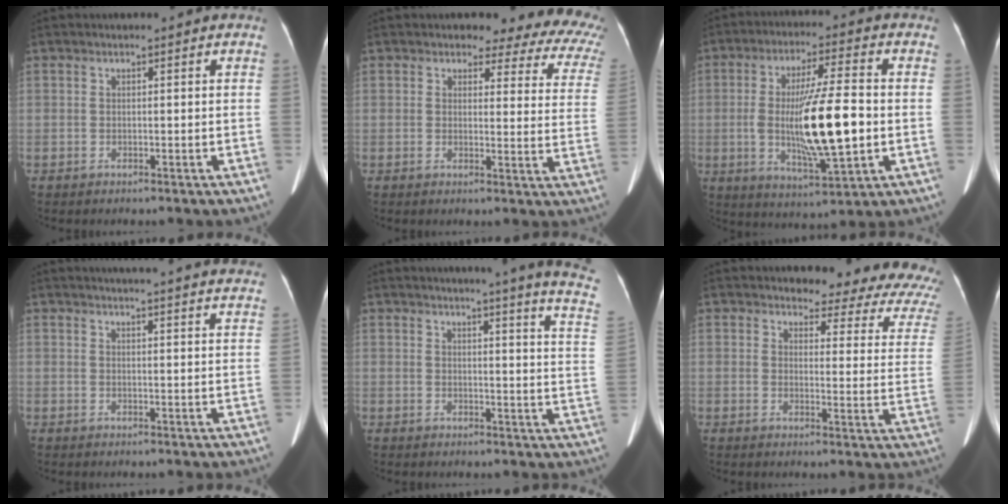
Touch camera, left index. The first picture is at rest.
{"total": 14.0, "force": [11.1, 5.3, 6.7], "torque": [-0.047, -0.022, 0.092]}
{"total": 14.5, "force": [-1.4, 1.8, 14.4], "torque": [-0.265, -0.012, -0.020]}
{"total": 22.0, "force": [20.8, 0.9, 7.3], "torque": [-0.096, -0.032, 0.237]}
{"total": 13.7, "force": [11.4, -1.8, 7.3], "torque": [-0.096, -0.076, 0.109]}
{"total": 13.8, "force": [12.3, 3.6, 5.2], "torque": [-0.033, -0.056, 0.106]}